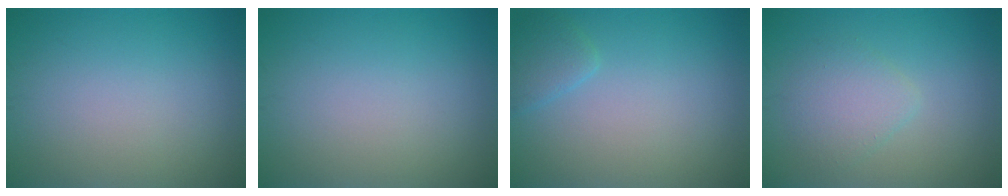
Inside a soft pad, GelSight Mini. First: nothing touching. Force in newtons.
{"total": 0.0}
{"total": 1.5, "press": 1.5, "slide": 0.1}
{"total": 2.5, "press": 2.5, "slide": 0.2}